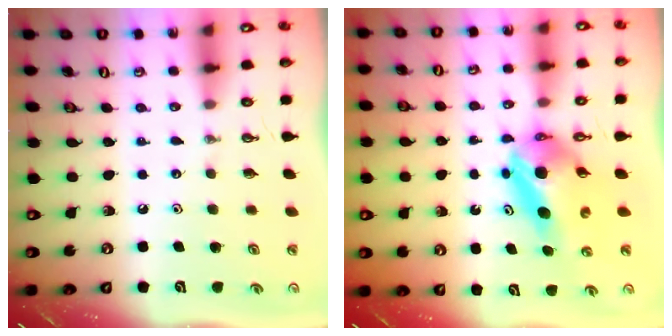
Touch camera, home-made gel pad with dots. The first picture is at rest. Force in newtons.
{"total": 6.5, "press": 6.4, "slide": 0.8}